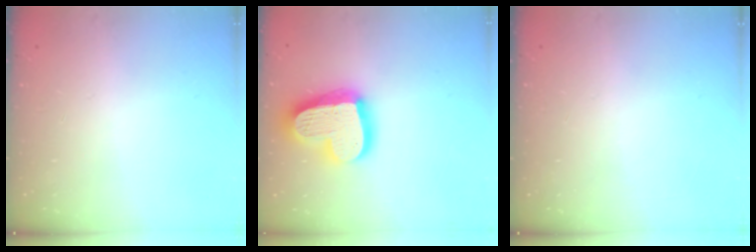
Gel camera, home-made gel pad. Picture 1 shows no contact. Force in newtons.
{"total": 21.7, "press": 21.6, "slide": 2.0}
{"total": 0.0}